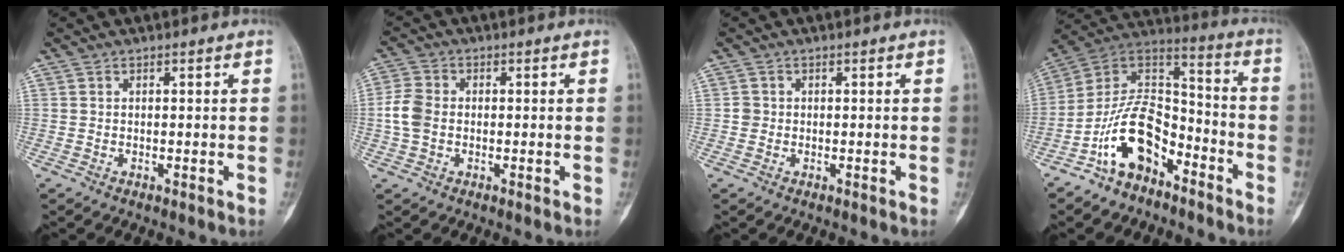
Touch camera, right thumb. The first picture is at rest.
{"total": 5.3, "force": [-0.5, 4.0, 3.4], "torque": [-0.076, 0.011, -0.017]}
{"total": 1.3, "force": [-0.1, 1.3, 0.2], "torque": [0.002, 0.005, -0.003]}
{"total": 15.5, "force": [-8.6, 8.9, 9.4], "torque": [-0.154, 0.094, -0.164]}